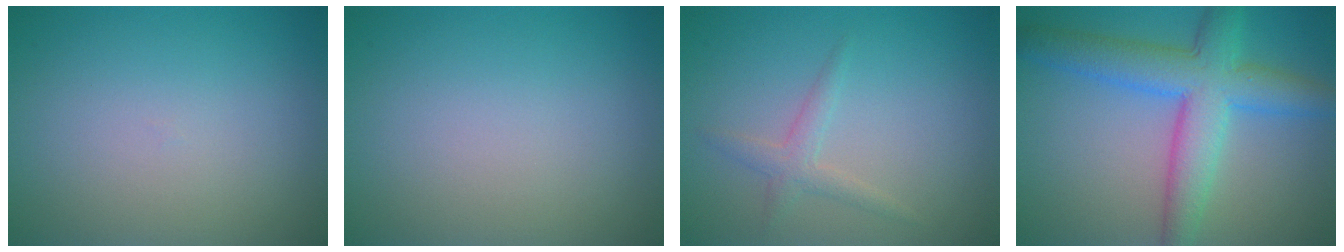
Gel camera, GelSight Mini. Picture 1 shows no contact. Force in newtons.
{"total": 0.0}
{"total": 1.6, "press": 1.6, "slide": 0.0}
{"total": 6.9, "press": 6.9, "slide": 0.3}